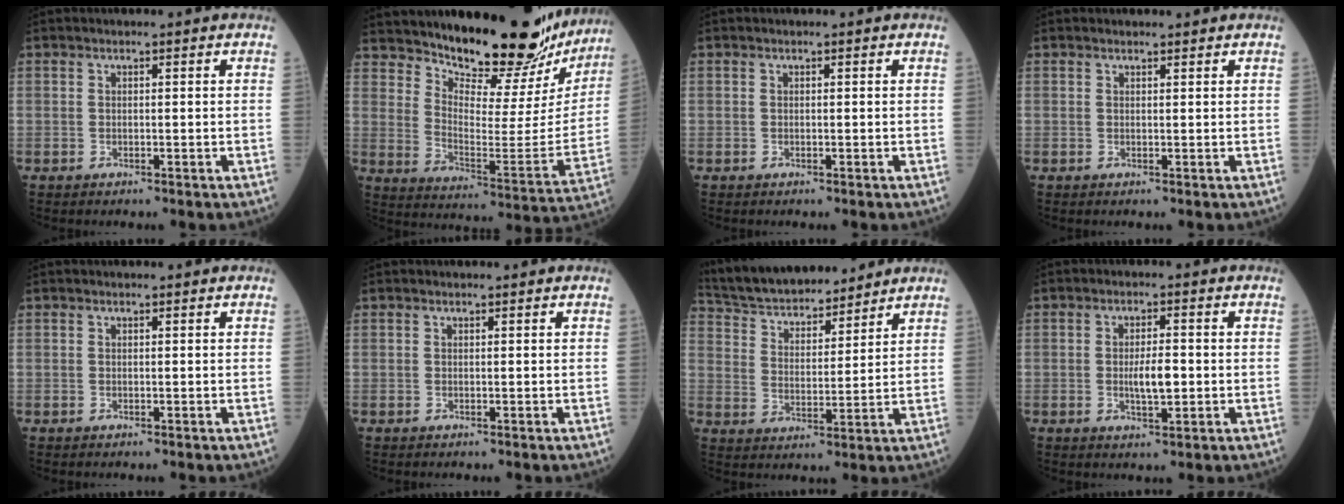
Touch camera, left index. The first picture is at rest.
{"total": 22.7, "force": [20.8, 4.8, 7.6], "torque": [-0.115, -0.085, 0.281]}
{"total": 0.0}
{"total": 1.2, "force": [1.2, 0.2, 0.1], "torque": [-0.009, 0.004, 0.020]}
{"total": 0.7, "force": [0.6, 0.1, 0.1], "torque": [-0.006, 0.004, 0.011]}
{"total": 0.7, "force": [0.7, 0.0, 0.1], "torque": [-0.008, 0.002, 0.011]}
{"total": 17.6, "force": [16.0, 4.3, 5.9], "torque": [-0.113, 0.026, 0.270]}
{"total": 4.1, "force": [-0.3, 1.1, 4.0], "torque": [-0.075, -0.002, -0.004]}